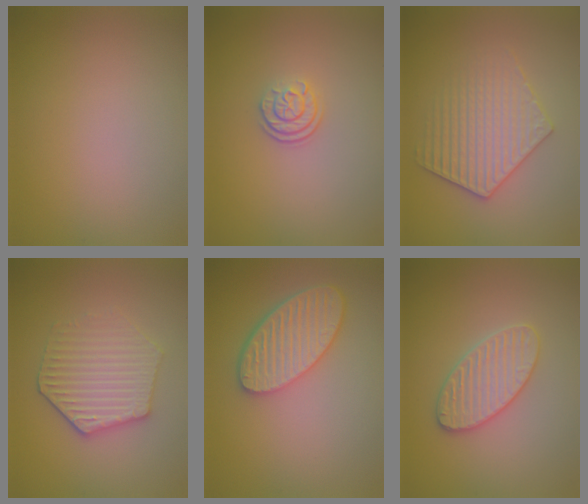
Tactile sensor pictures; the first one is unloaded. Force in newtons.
{"total": 2.4, "press": 1.8, "slide": 1.6}
{"total": 3.6, "press": 3.6, "slide": 0.7}
{"total": 4.3, "press": 4.0, "slide": 1.8}
{"total": 5.3, "press": 4.7, "slide": 2.5}
{"total": 3.5, "press": 3.5, "slide": 0.6}